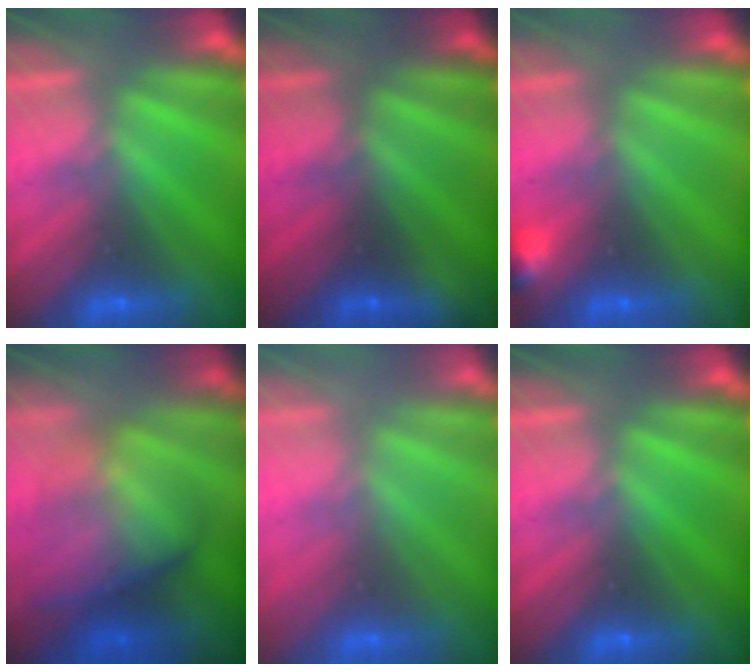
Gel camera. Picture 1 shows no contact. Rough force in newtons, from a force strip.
{"total": 1.4}
{"total": 3.0}
{"total": 6.9}
{"total": 3.0}
{"total": 0.0}